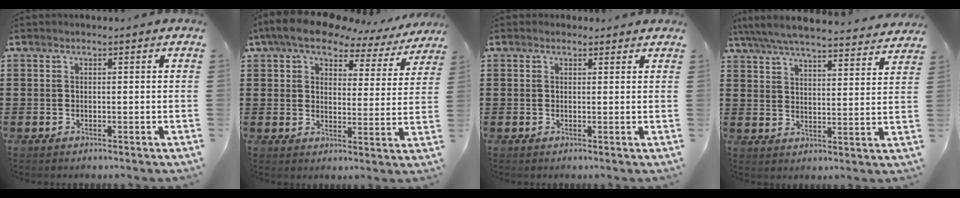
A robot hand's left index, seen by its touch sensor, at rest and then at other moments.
{"total": 7.1, "force": [5.9, 2.6, 3.2], "torque": [-0.085, -0.023, 0.100]}
{"total": 1.0, "force": [0.8, 0.5, 0.2], "torque": [-0.005, 0.005, 0.016]}
{"total": 6.3, "force": [5.9, 0.0, 2.1], "torque": [-0.066, -0.038, 0.102]}